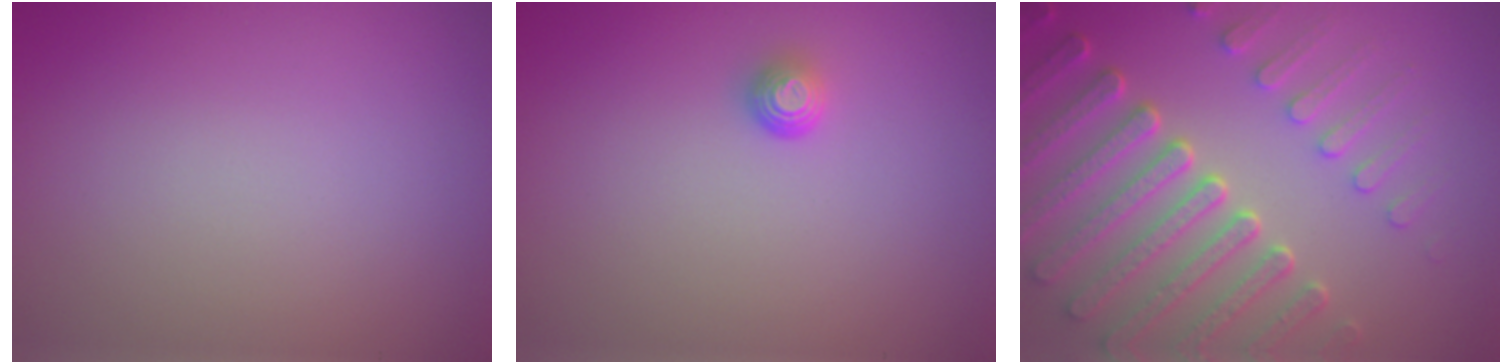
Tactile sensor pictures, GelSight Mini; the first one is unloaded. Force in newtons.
{"total": 1.2, "press": 0.9, "slide": 0.8}
{"total": 7.8, "press": 6.0, "slide": 5.0}